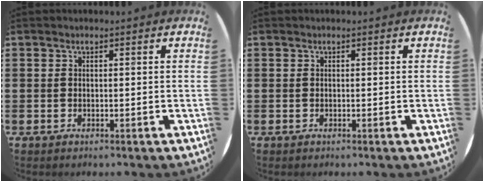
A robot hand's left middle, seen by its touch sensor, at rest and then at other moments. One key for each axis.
{"total": 0.0}